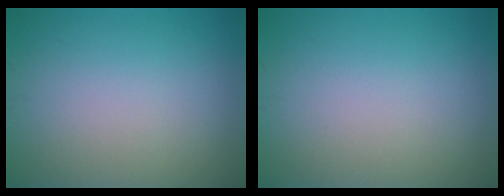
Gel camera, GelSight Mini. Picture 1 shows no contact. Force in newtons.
{"total": 0.0}